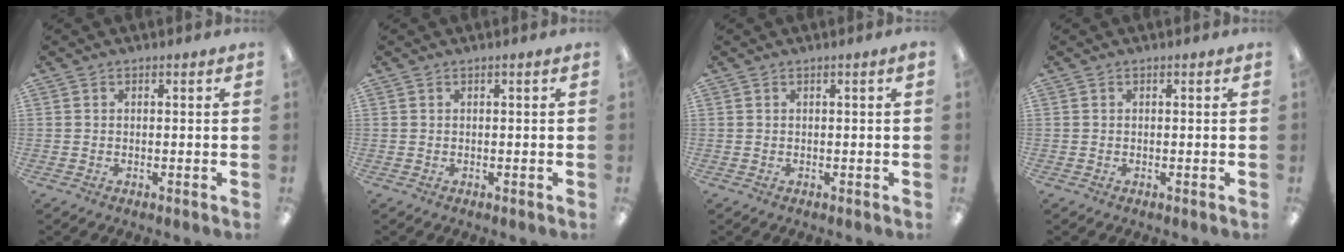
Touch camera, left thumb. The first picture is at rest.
{"total": 0.0}
{"total": 0.6, "force": [0.2, -0.2, 0.6], "torque": [-0.010, 0.000, 0.003]}
{"total": 0.0}